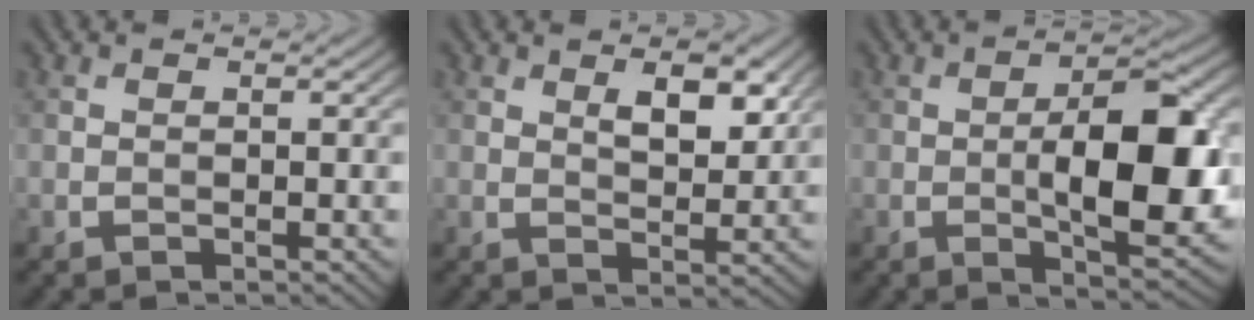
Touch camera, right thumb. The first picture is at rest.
{"total": 4.9, "force": [2.3, 2.2, 3.7], "torque": [-0.062, -0.006, 0.039]}
{"total": 11.3, "force": [-1.0, 4.2, 10.5], "torque": [-0.160, -0.002, -0.016]}